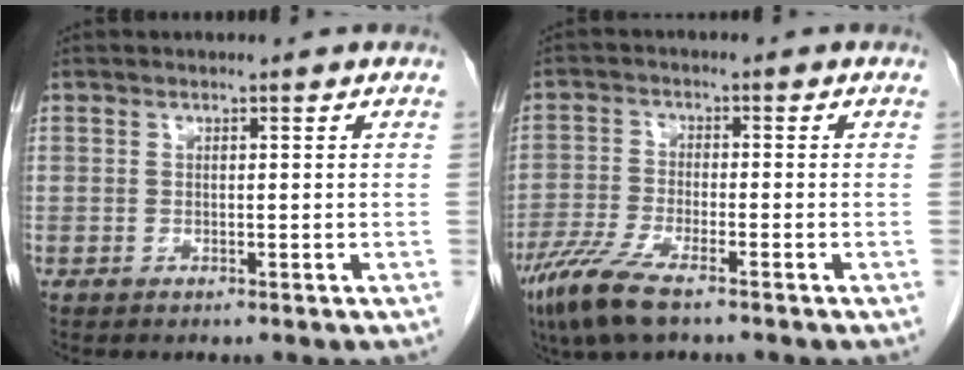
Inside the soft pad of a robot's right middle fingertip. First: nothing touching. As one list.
[{"total": 7.5, "force": [-5.2, 1.3, 5.3], "torque": [-0.118, -0.017, -0.095]}]